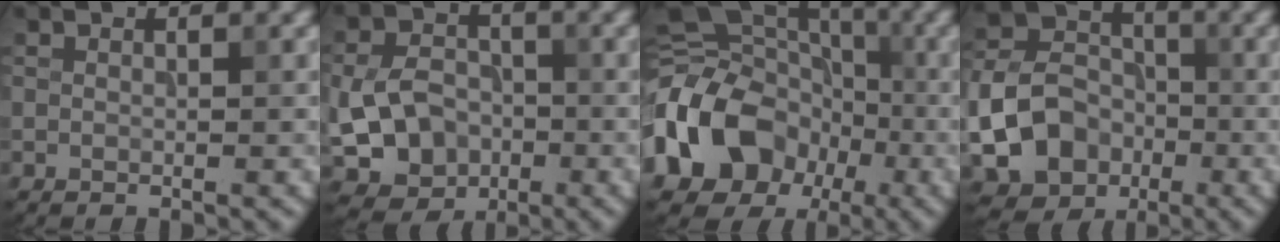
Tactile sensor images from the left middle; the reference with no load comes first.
{"total": 7.8, "force": [-1.6, 6.3, 4.3], "torque": [-0.076, -0.009, -0.036]}
{"total": 12.3, "force": [-3.9, 9.7, 6.6], "torque": [-0.129, 0.004, -0.095]}
{"total": 11.8, "force": [-3.5, 10.1, 5.1], "torque": [-0.105, -0.036, -0.080]}